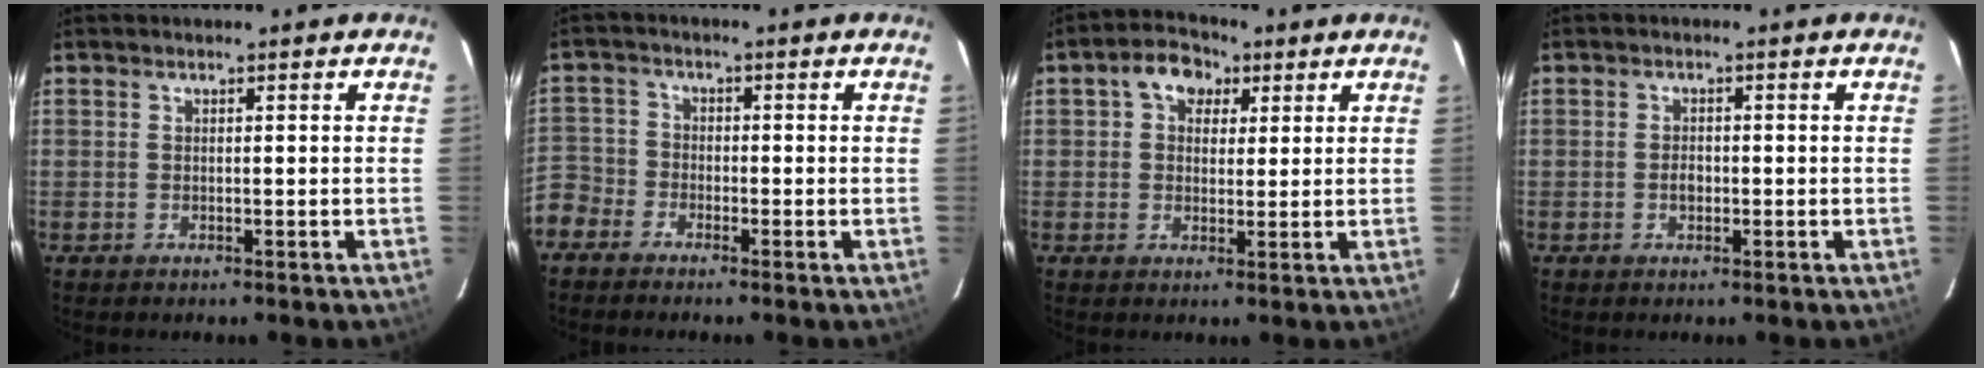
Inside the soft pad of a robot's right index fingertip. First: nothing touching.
{"total": 6.0, "force": [-4.0, 4.4, 0.8], "torque": [-0.029, 0.013, -0.094]}
{"total": 6.4, "force": [2.5, 4.8, 3.3], "torque": [-0.054, 0.022, 0.038]}
{"total": 1.7, "force": [-0.4, 1.2, 1.1], "torque": [-0.021, 0.005, -0.008]}